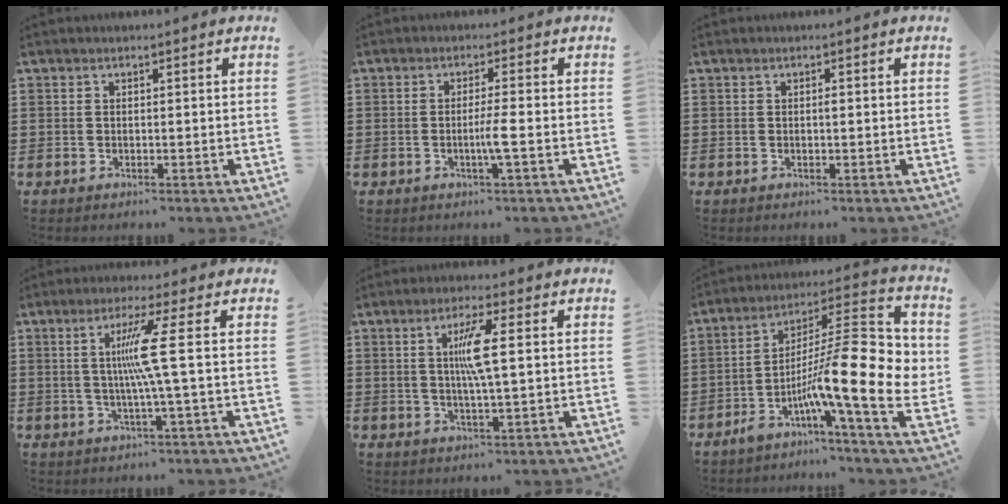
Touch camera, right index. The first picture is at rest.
{"total": 3.1, "force": [-1.1, -0.6, 2.8], "torque": [-0.055, -0.011, -0.025]}
{"total": 0.6, "force": [0.0, 0.1, 0.5], "torque": [-0.011, -0.004, 0.001]}
{"total": 7.4, "force": [0.5, -1.4, 7.3], "torque": [-0.153, -0.010, -0.010]}
{"total": 5.7, "force": [0.9, 0.3, 5.6], "torque": [-0.115, -0.002, 0.007]}
{"total": 16.5, "force": [-2.3, 3.0, 16.0], "torque": [-0.287, -0.030, -0.039]}